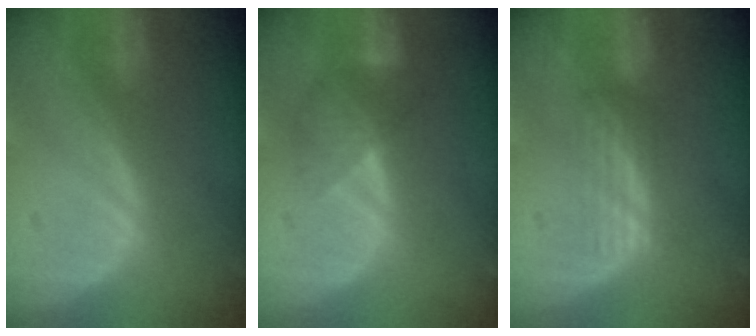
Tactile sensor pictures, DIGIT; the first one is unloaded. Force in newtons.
{"total": 3.9, "press": 3.8, "slide": 0.8}
{"total": 3.1, "press": 2.5, "slide": 1.7}